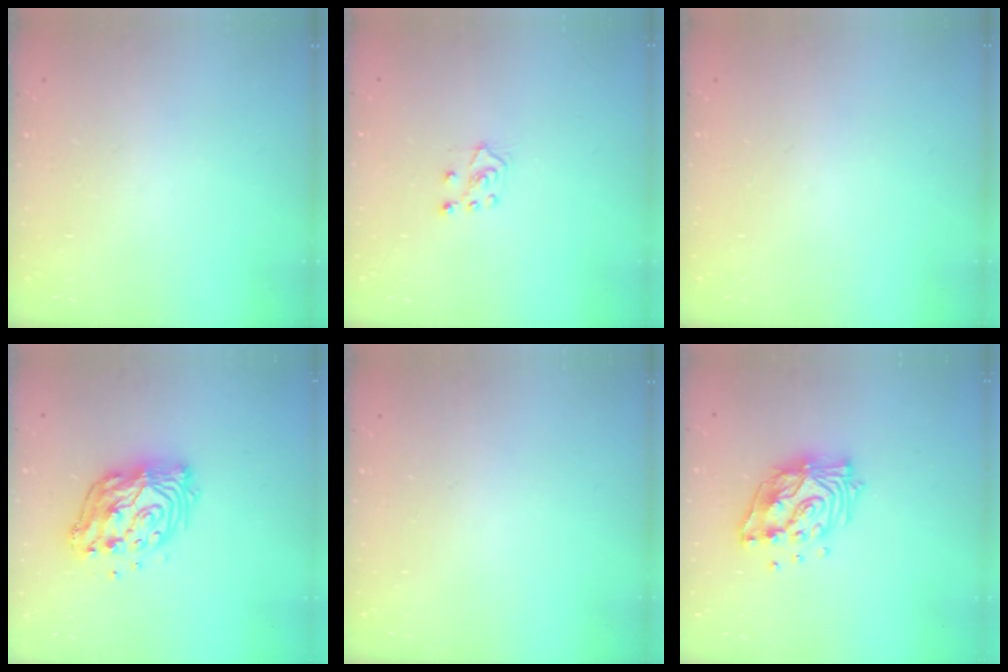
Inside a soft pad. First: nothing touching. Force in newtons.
{"total": 5.5, "press": 5.5, "slide": 0.4}
{"total": 0.0}
{"total": 13.4, "press": 13.3, "slide": 1.6}
{"total": 0.0}
{"total": 14.5, "press": 14.4, "slide": 1.6}